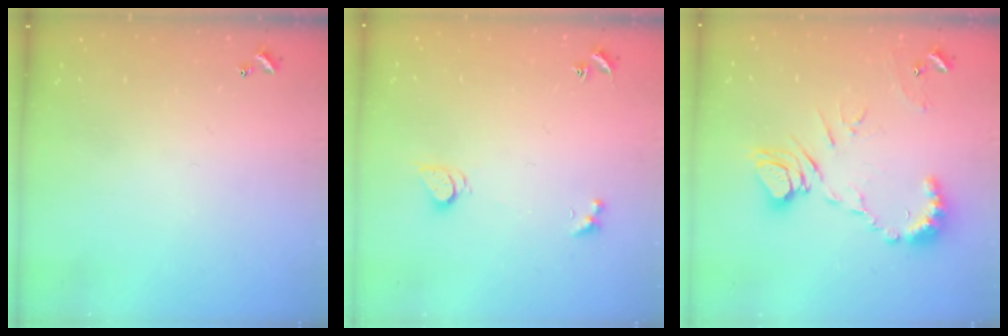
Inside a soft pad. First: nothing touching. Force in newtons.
{"total": 1.7, "press": 1.7, "slide": 0.4}
{"total": 11.9, "press": 11.8, "slide": 0.9}